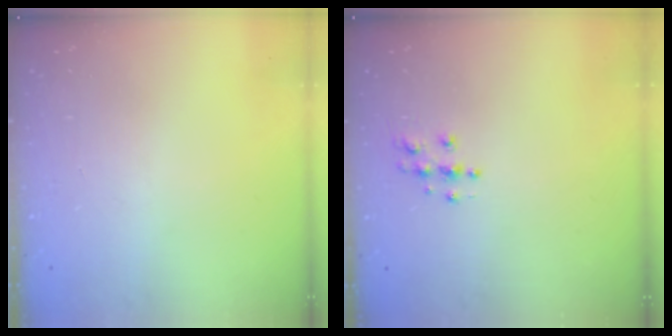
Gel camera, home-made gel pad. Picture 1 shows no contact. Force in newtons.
{"total": 5.1, "press": 5.1, "slide": 0.3}